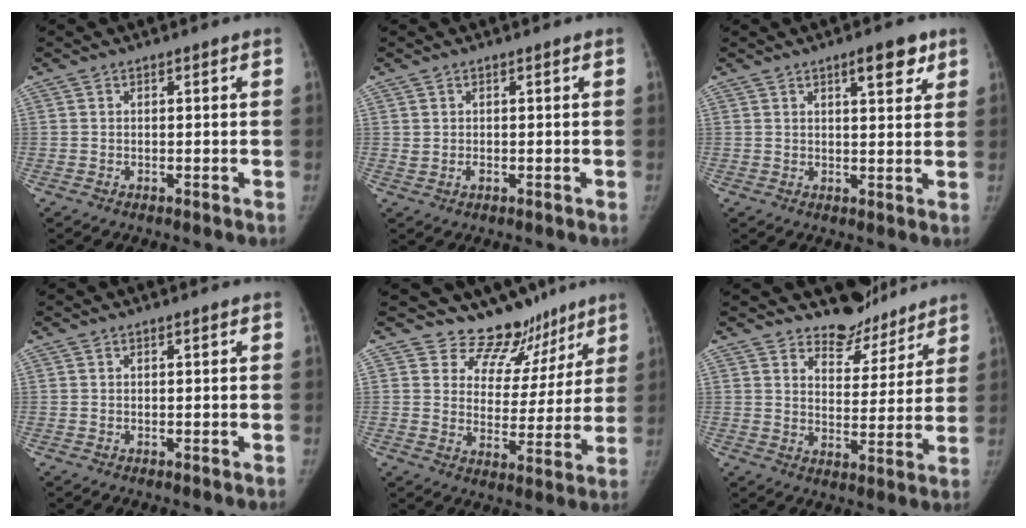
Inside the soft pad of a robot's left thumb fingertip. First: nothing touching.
{"total": 1.1, "force": [0.2, 0.7, 0.8], "torque": [-0.011, -0.002, 0.006]}
{"total": 6.1, "force": [3.5, 2.0, 4.5], "torque": [-0.047, -0.016, 0.046]}
{"total": 0.0}
{"total": 11.2, "force": [9.5, 5.9, 0.9], "torque": [0.033, -0.075, 0.131]}
{"total": 8.8, "force": [7.9, 3.9, 0.7], "torque": [0.026, -0.072, 0.121]}